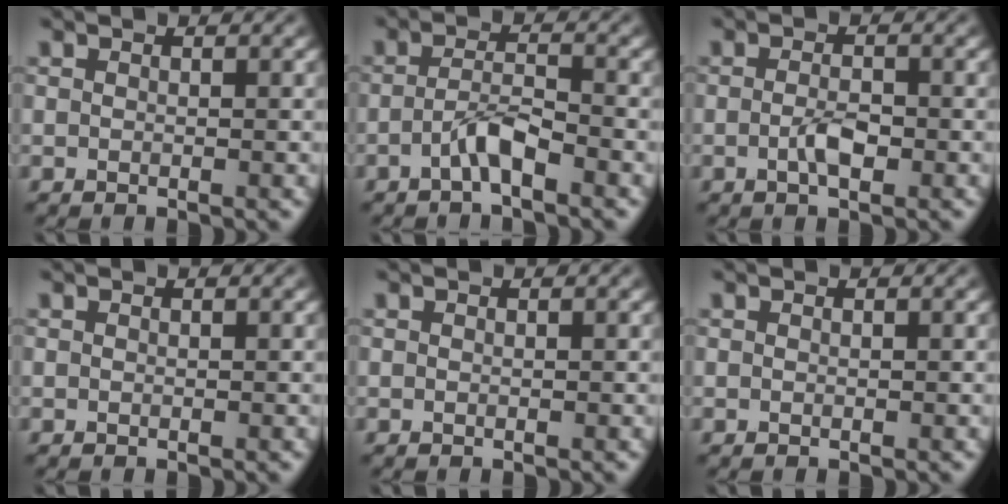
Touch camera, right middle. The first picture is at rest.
{"total": 2.4, "force": [-1.4, 0.5, 1.9], "torque": [-0.038, 0.008, -0.032]}
{"total": 2.1, "force": [-0.6, 0.8, 1.8], "torque": [-0.037, -0.001, -0.015]}
{"total": 0.0}
{"total": 0.0}
{"total": 0.0}